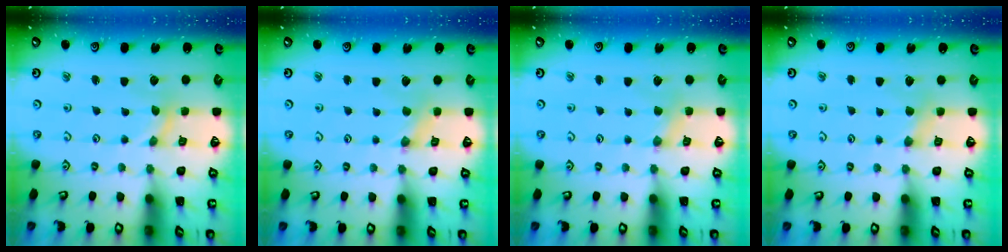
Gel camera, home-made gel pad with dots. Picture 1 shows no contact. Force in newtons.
{"total": 0.0}
{"total": 1.8, "press": 1.7, "slide": 0.4}
{"total": 2.2, "press": 2.1, "slide": 0.4}